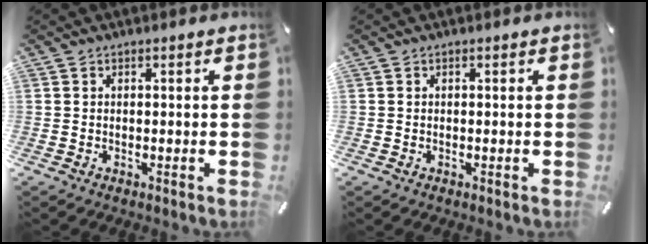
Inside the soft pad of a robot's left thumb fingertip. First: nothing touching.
{"total": 0.0}